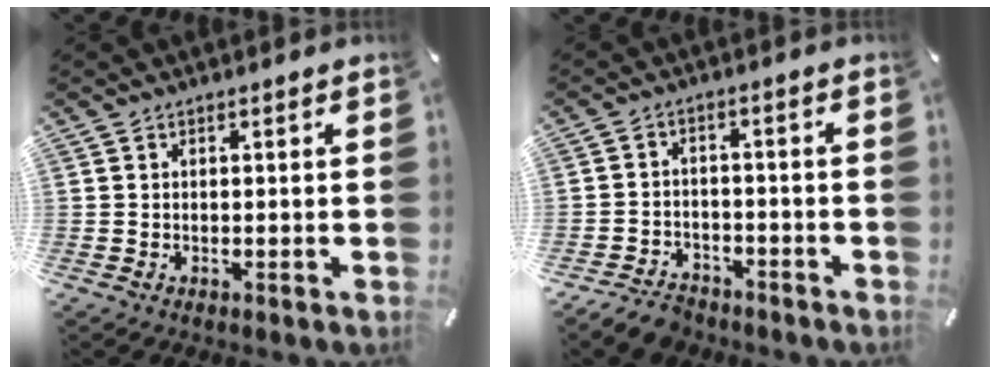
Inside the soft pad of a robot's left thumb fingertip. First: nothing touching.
{"total": 4.8, "force": [-4.0, 2.4, 1.1], "torque": [-0.027, 0.023, -0.079]}